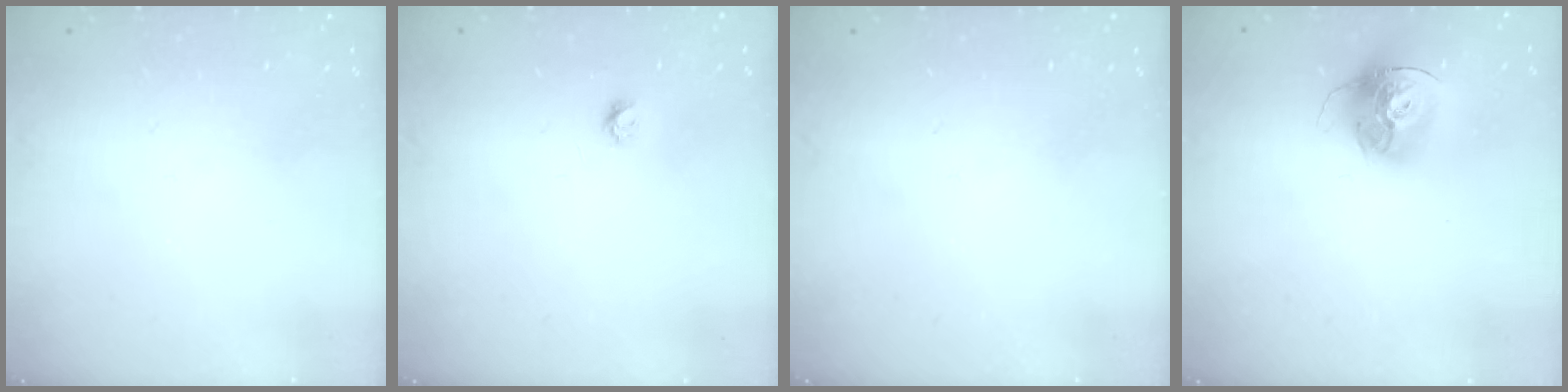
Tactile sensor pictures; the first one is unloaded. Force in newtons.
{"total": 3.4, "press": 3.4, "slide": 0.3}
{"total": 0.0}
{"total": 15.1, "press": 15.0, "slide": 1.5}